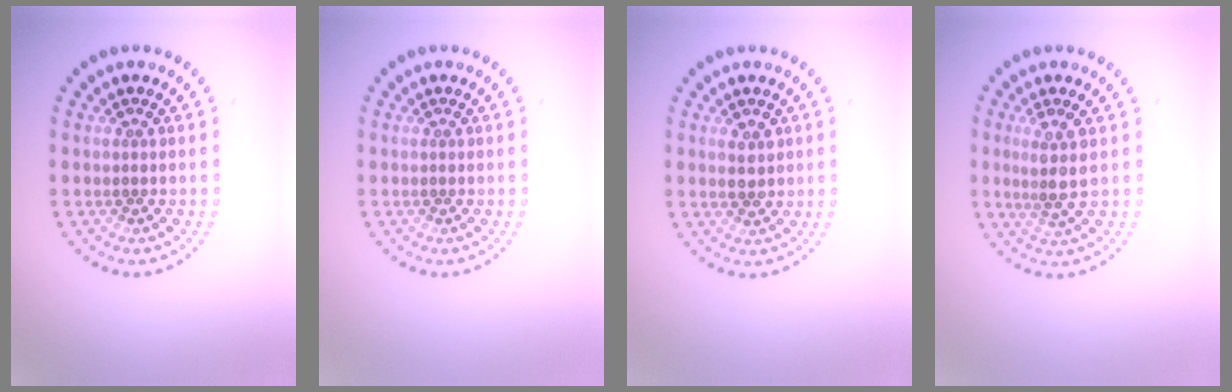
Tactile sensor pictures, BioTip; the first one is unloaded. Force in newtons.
{"total": 0.0}
{"total": 1.8, "press": 1.8, "slide": 0.0}
{"total": 2.5, "press": 2.0, "slide": 1.5}